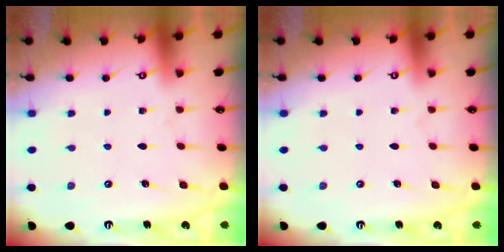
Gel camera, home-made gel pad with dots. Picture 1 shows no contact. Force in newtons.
{"total": 0.0}